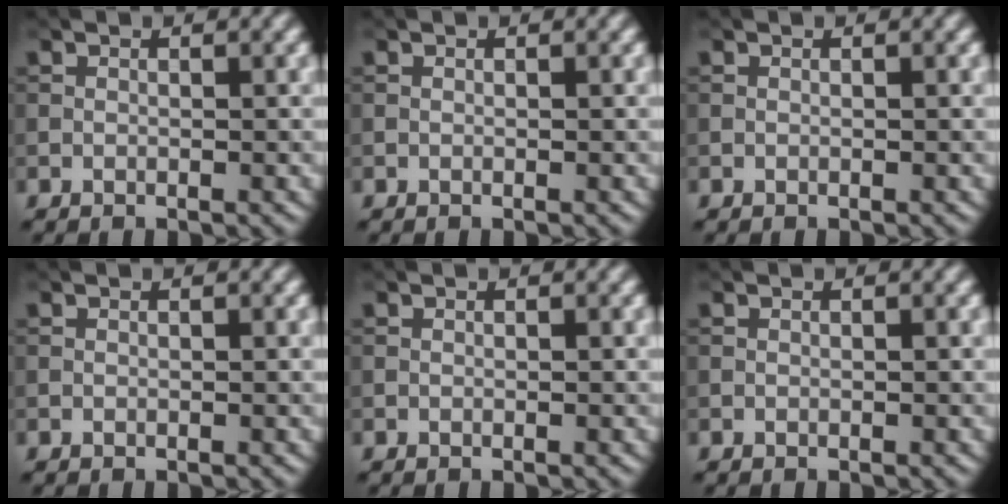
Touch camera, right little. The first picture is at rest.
{"total": 0.0}
{"total": 0.0}
{"total": 0.0}
{"total": 0.0}
{"total": 0.0}